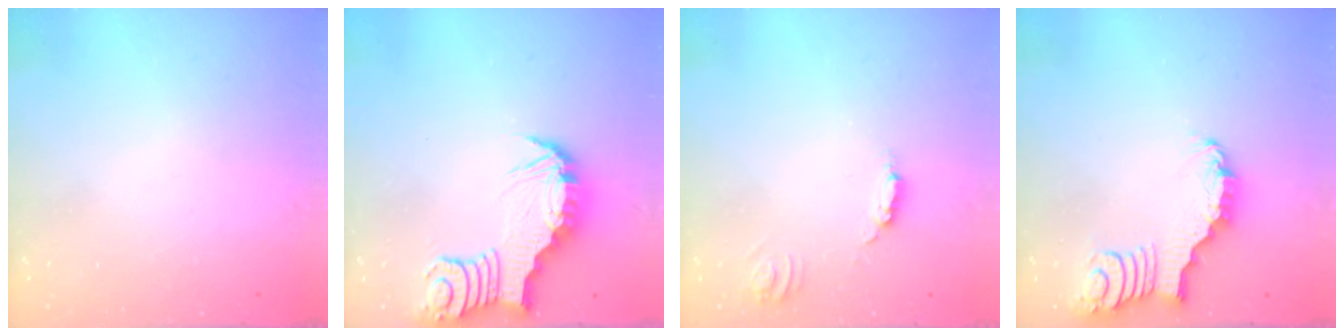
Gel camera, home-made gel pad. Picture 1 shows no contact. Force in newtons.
{"total": 3.3, "press": 3.3, "slide": 0.1}
{"total": 5.7, "press": 5.7, "slide": 0.3}
{"total": 2.6, "press": 2.6, "slide": 0.3}